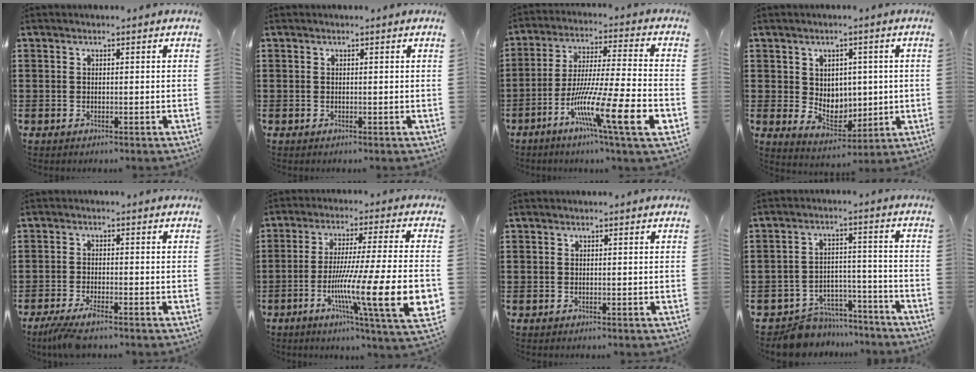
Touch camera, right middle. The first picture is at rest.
{"total": 0.0}
{"total": 15.3, "force": [-7.2, 1.4, 13.4], "torque": [-0.247, -0.013, -0.126]}
{"total": 5.2, "force": [2.2, 4.2, 1.9], "torque": [-0.035, -0.012, 0.038]}
{"total": 3.7, "force": [-3.0, 0.1, 2.2], "torque": [-0.050, -0.011, -0.057]}
{"total": 16.2, "force": [-5.0, 1.5, 15.4], "torque": [-0.284, -0.022, -0.085]}
{"total": 0.0}
{"total": 7.4, "force": [-7.1, 1.9, 0.6], "torque": [-0.016, 0.023, -0.141]}